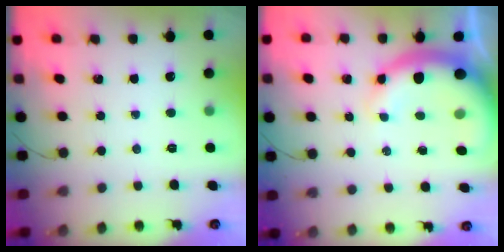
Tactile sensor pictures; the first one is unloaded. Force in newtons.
{"total": 11.7, "press": 11.4, "slide": 2.6}